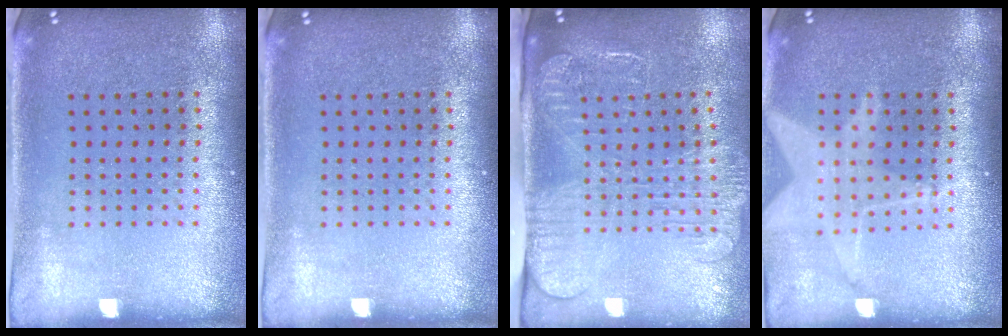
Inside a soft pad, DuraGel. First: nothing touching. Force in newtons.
{"total": 0.0}
{"total": 2.6, "press": 2.0, "slide": 1.7}
{"total": 1.7, "press": 1.4, "slide": 1.0}